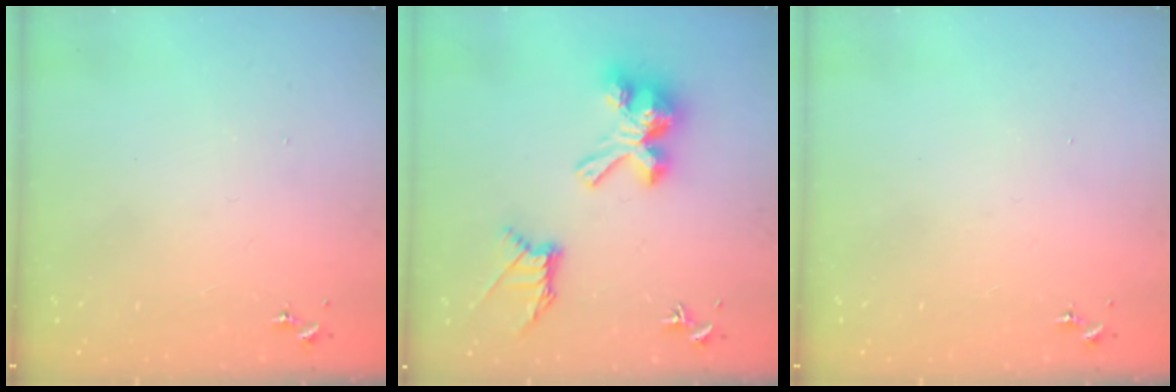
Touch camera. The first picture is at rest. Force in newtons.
{"total": 17.8, "press": 17.8, "slide": 1.1}
{"total": 0.0}